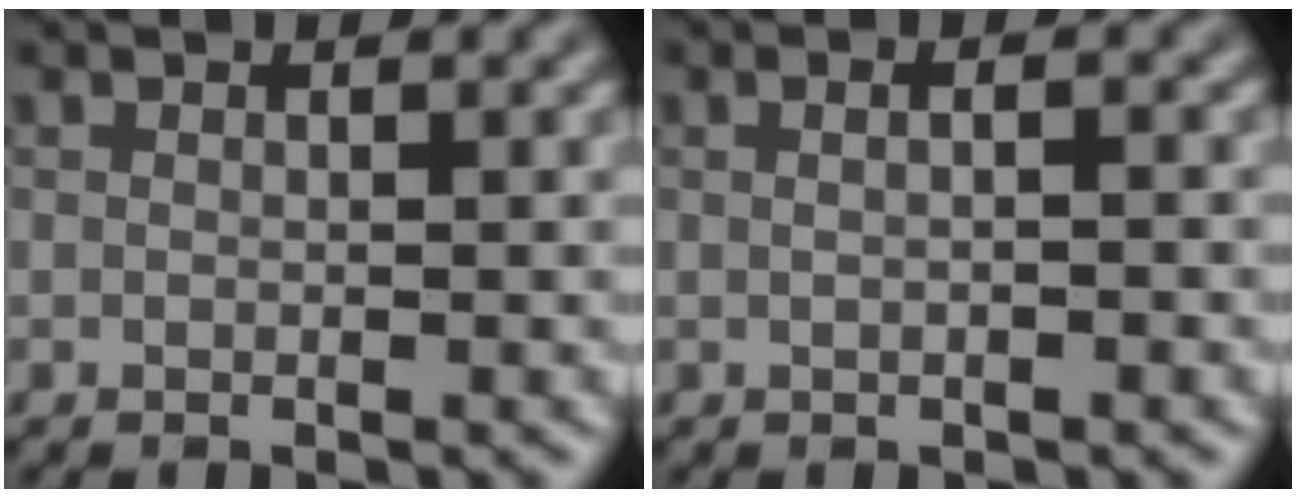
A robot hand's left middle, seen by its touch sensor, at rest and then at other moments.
{"total": 3.8, "force": [1.1, 2.0, 3.0], "torque": [-0.021, 0.038, -0.022]}